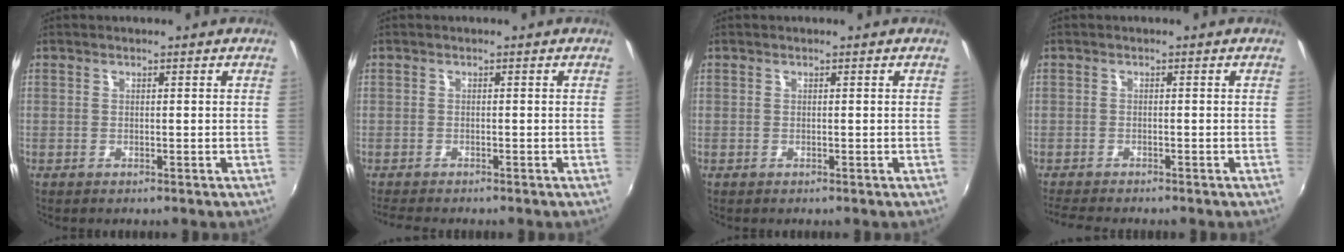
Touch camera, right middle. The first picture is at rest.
{"total": 2.9, "force": [-2.7, 0.8, 0.8], "torque": [-0.030, -0.014, -0.054]}
{"total": 0.0}
{"total": 4.0, "force": [-3.8, 0.8, 1.3], "torque": [-0.043, -0.018, -0.071]}